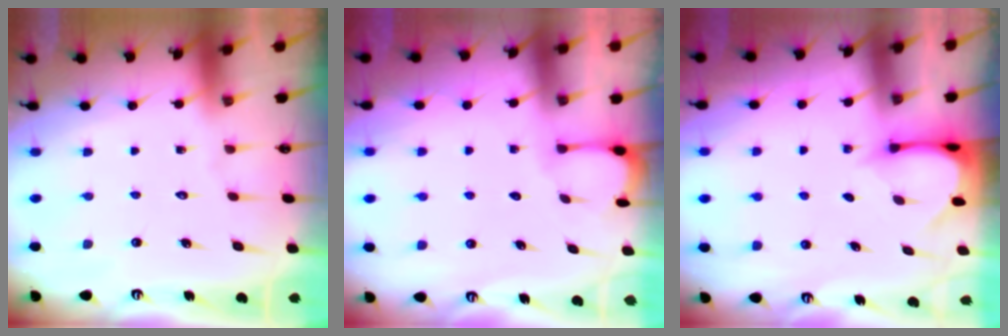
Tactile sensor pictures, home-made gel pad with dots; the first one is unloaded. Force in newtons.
{"total": 1.7, "press": 1.7, "slide": 0.1}
{"total": 3.3, "press": 3.2, "slide": 0.3}